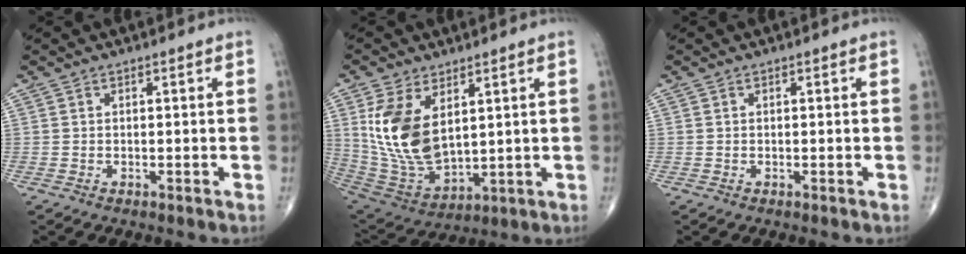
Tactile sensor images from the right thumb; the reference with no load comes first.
{"total": 15.5, "force": [4.5, 8.7, 12.0], "torque": [-0.226, -0.023, 0.109]}
{"total": 0.0}